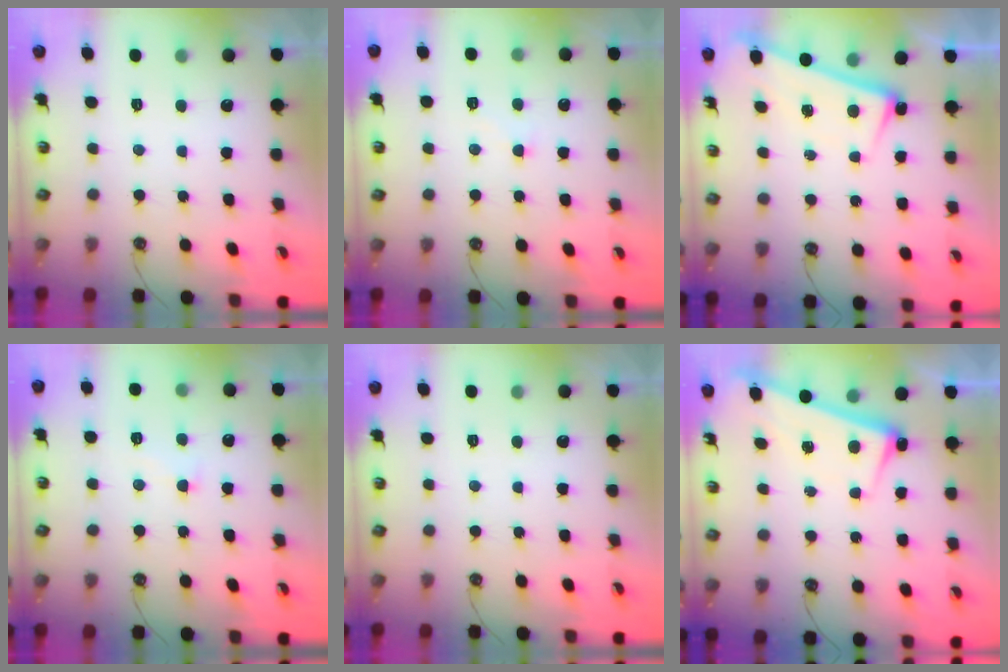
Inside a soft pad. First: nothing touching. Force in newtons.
{"total": 1.8, "press": 1.7, "slide": 0.5}
{"total": 1.0, "press": 0.4, "slide": 0.9}
{"total": 2.7, "press": 2.6, "slide": 0.8}
{"total": 0.0}
{"total": 2.6, "press": 2.5, "slide": 0.7}